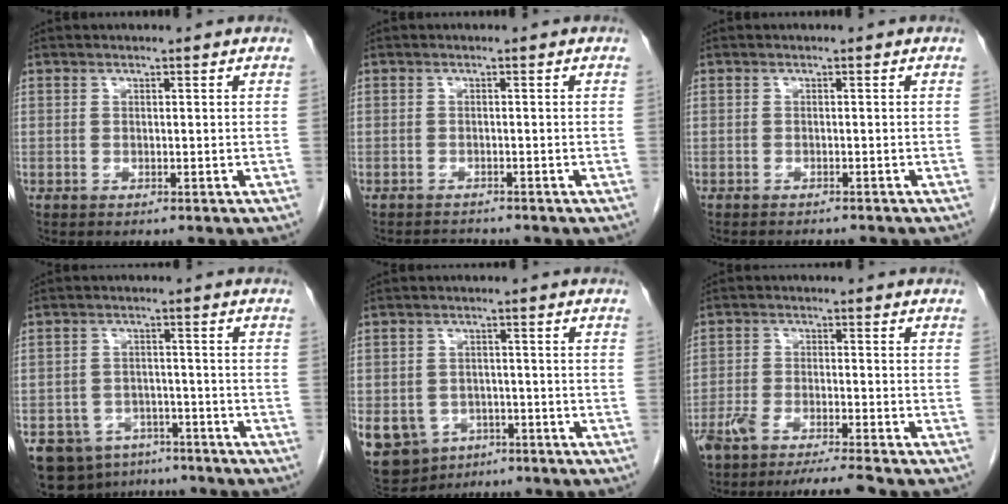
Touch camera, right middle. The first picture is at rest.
{"total": 1.6, "force": [-1.5, 0.2, -0.2], "torque": [0.001, -0.009, -0.022]}
{"total": 3.7, "force": [-3.5, 0.5, 1.2], "torque": [-0.012, -0.005, -0.042]}
{"total": 9.3, "force": [-6.7, 5.9, 2.7], "torque": [-0.046, 0.009, -0.098]}
{"total": 14.0, "force": [-6.7, 11.3, 5.0], "torque": [-0.143, 0.001, -0.087]}
{"total": 7.8, "force": [-6.8, -0.5, 3.8], "torque": [-0.056, -0.014, -0.112]}